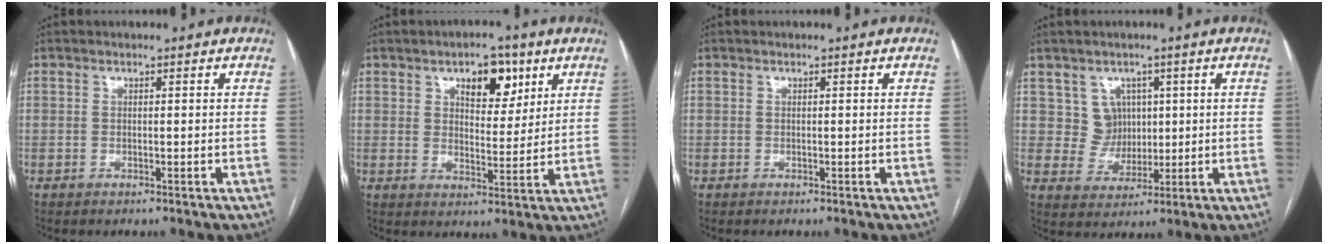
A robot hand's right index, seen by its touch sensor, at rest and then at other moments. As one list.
[{"total": 7.7, "force": [4.0, 3.7, 5.4], "torque": [-0.075, 0.007, 0.062]}, {"total": 0.0}, {"total": 5.0, "force": [1.7, 4.7, 0.5], "torque": [-0.008, 0.012, 0.038]}]